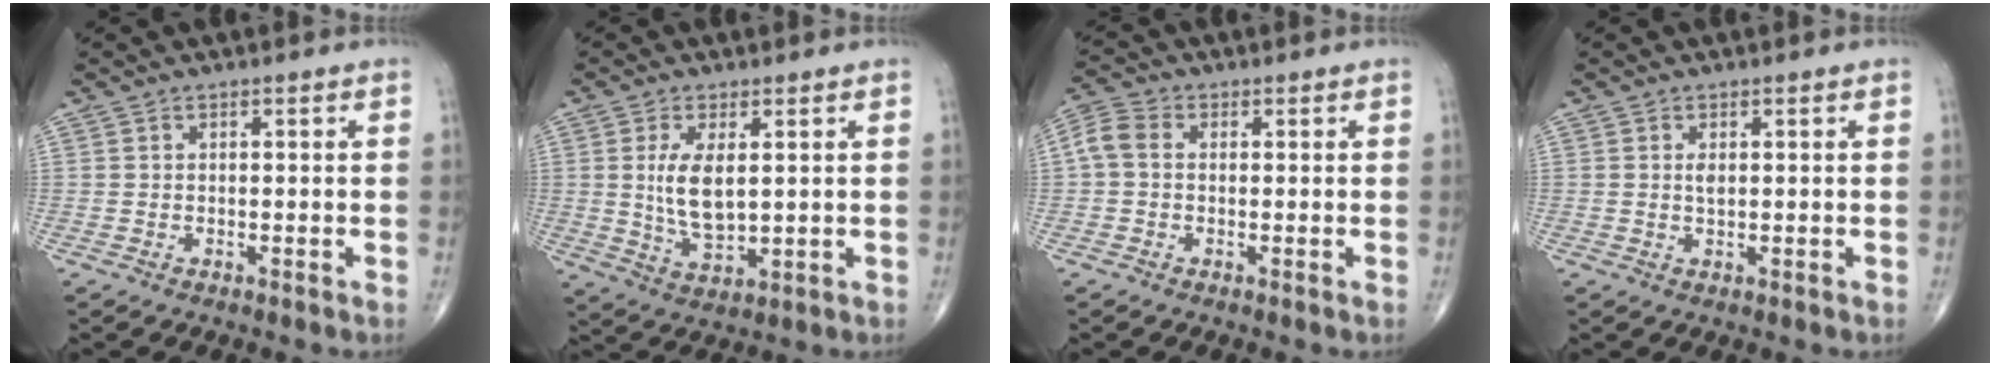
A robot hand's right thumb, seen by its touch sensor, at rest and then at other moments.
{"total": 8.1, "force": [1.3, 3.8, 7.1], "torque": [-0.135, -0.019, 0.035]}
{"total": 4.7, "force": [0.2, 3.5, 3.2], "torque": [-0.072, 0.016, -0.005]}
{"total": 1.4, "force": [0.3, 0.7, 1.2], "torque": [-0.019, -0.001, 0.005]}